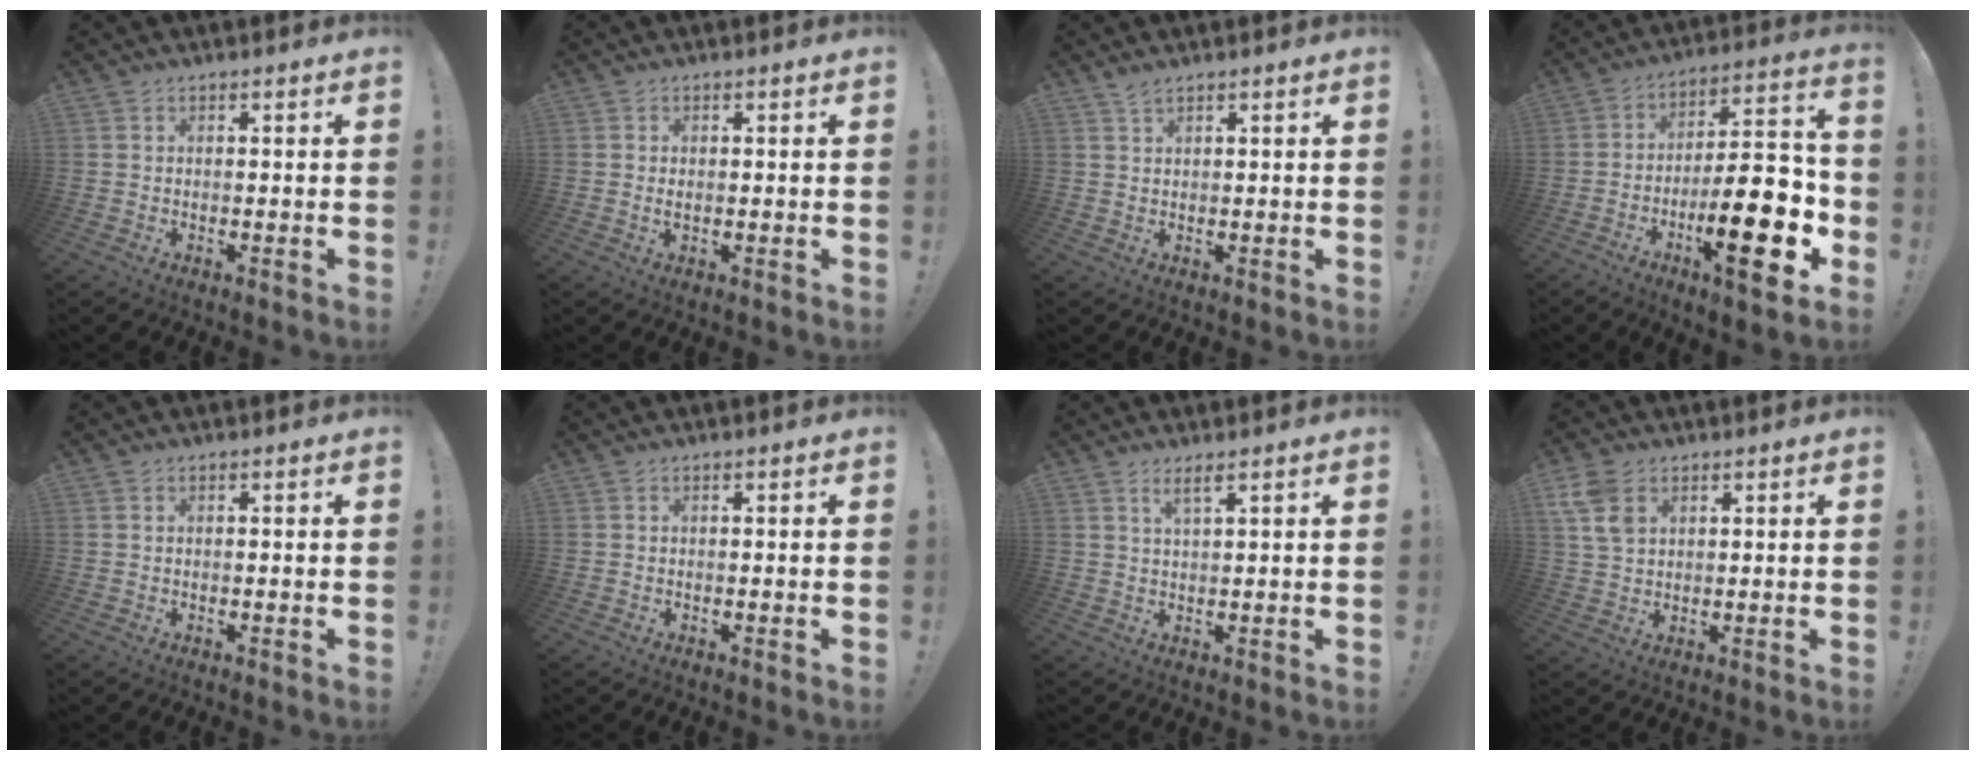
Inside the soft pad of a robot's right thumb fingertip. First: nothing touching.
{"total": 0.8, "force": [0.2, 0.4, 0.6], "torque": [-0.006, -0.001, 0.001]}
{"total": 2.3, "force": [1.9, 0.6, 1.2], "torque": [-0.018, -0.007, 0.033]}
{"total": 22.2, "force": [-7.8, 6.5, 19.8], "torque": [-0.303, 0.042, -0.120]}
{"total": 0.0}
{"total": 0.0}
{"total": 3.0, "force": [2.0, 0.3, 2.2], "torque": [-0.031, -0.011, 0.031]}
{"total": 8.2, "force": [3.6, 5.5, 4.9], "torque": [-0.099, -0.006, 0.071]}